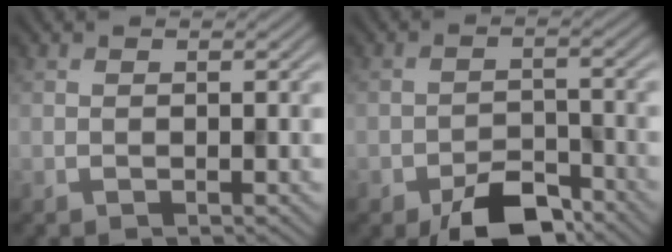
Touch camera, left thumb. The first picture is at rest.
{"total": 6.2, "force": [-4.6, 2.6, 3.2], "torque": [-0.046, 0.003, -0.082]}